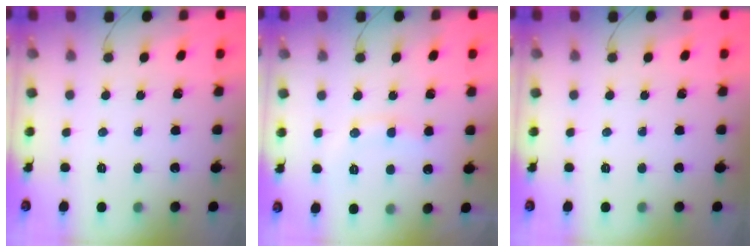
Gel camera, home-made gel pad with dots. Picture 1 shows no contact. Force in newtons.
{"total": 9.0, "press": 8.9, "slide": 1.2}
{"total": 0.0}